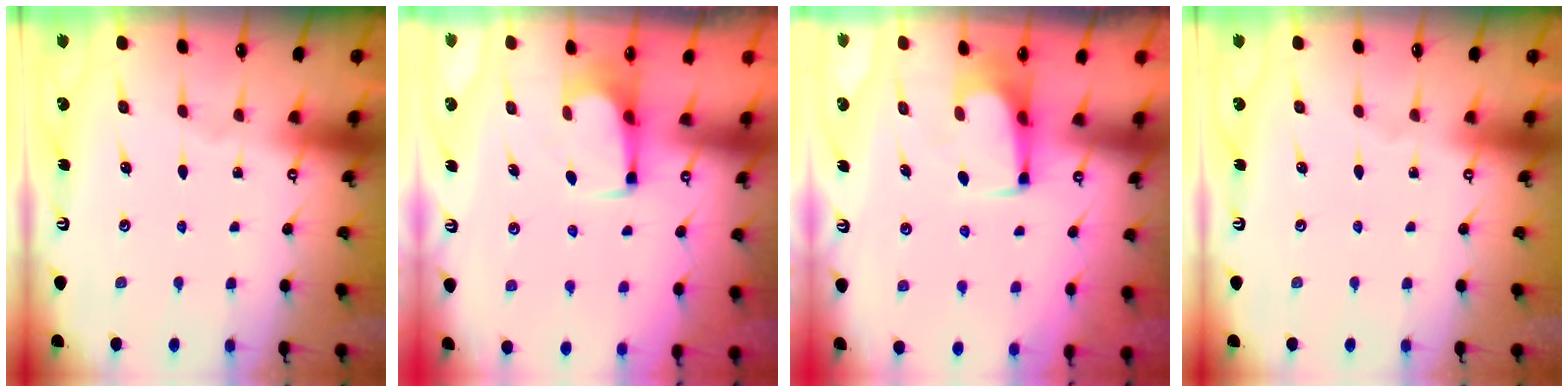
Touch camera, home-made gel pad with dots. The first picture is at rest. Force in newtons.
{"total": 2.3, "press": 2.3, "slide": 0.3}
{"total": 1.5, "press": 1.4, "slide": 0.2}
{"total": 0.0}